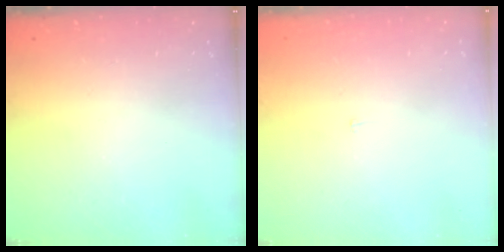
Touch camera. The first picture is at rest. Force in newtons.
{"total": 1.9, "press": 1.9, "slide": 0.1}